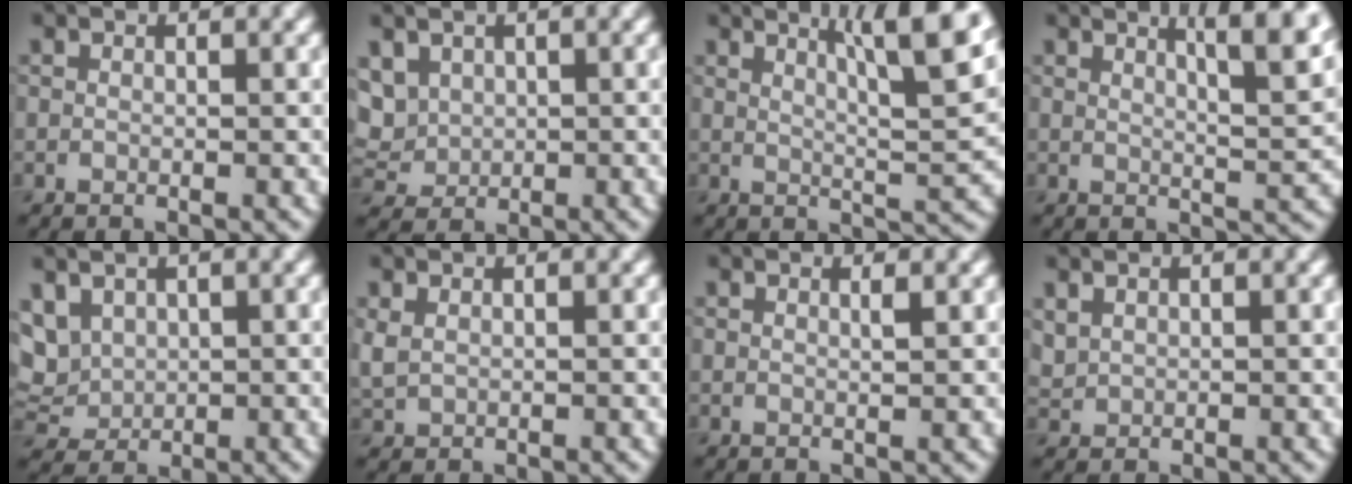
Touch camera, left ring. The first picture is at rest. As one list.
[{"total": 3.8, "force": [1.4, 3.1, 1.8], "torque": [-0.061, 0.008, 0.039]}, {"total": 8.2, "force": [4.3, 1.7, 6.8], "torque": [-0.065, 0.016, 0.056]}, {"total": 6.3, "force": [3.6, 1.7, 4.8], "torque": [-0.040, 0.014, 0.041]}, {"total": 4.2, "force": [1.5, 3.2, 2.2], "torque": [-0.064, 0.005, 0.035]}, {"total": 1.2, "force": [0.4, 0.8, 0.8], "torque": [-0.023, 0.002, 0.012]}, {"total": 0.8, "force": [0.4, 0.2, 0.6], "torque": [-0.002, 0.001, 0.004]}, {"total": 1.0, "force": [0.7, 0.6, 0.3], "torque": [-0.009, 0.000, 0.018]}]